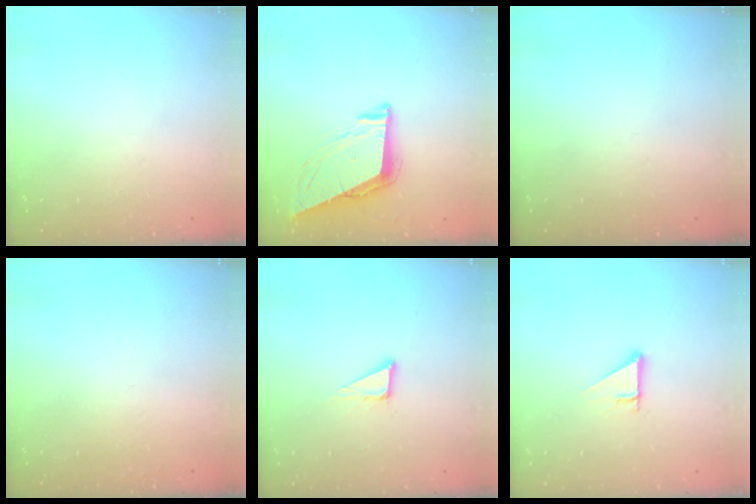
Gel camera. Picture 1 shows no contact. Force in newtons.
{"total": 9.0, "press": 8.6, "slide": 2.9}
{"total": 0.0}
{"total": 1.6, "press": 1.6, "slide": 0.1}
{"total": 5.3, "press": 5.3, "slide": 0.3}
{"total": 2.5, "press": 2.5, "slide": 0.2}